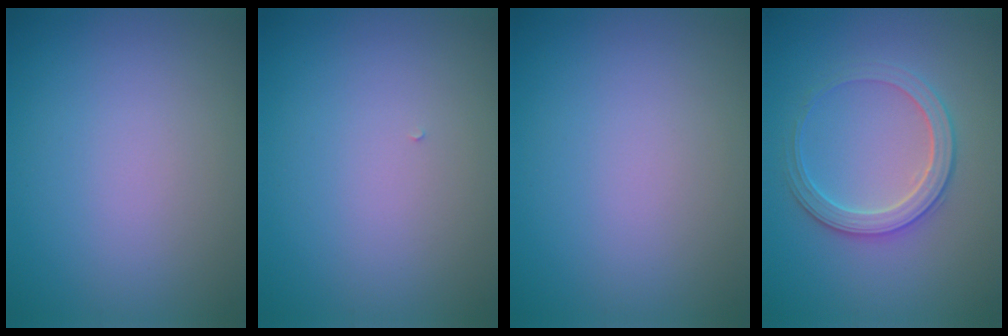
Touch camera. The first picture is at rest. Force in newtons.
{"total": 0.0}
{"total": 0.0}
{"total": 2.8, "press": 2.8, "slide": 0.3}